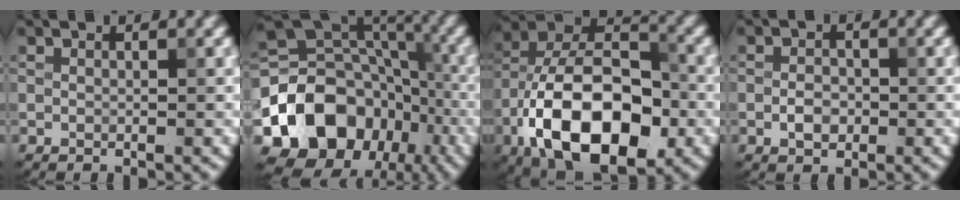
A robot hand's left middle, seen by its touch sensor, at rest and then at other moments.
{"total": 12.9, "force": [-5.3, 10.0, 6.3], "torque": [-0.119, -0.002, -0.094]}
{"total": 14.8, "force": [-5.6, 8.0, 11.1], "torque": [-0.175, -0.001, -0.105]}
{"total": 1.9, "force": [-0.6, 1.3, 1.3], "torque": [-0.024, 0.003, -0.015]}